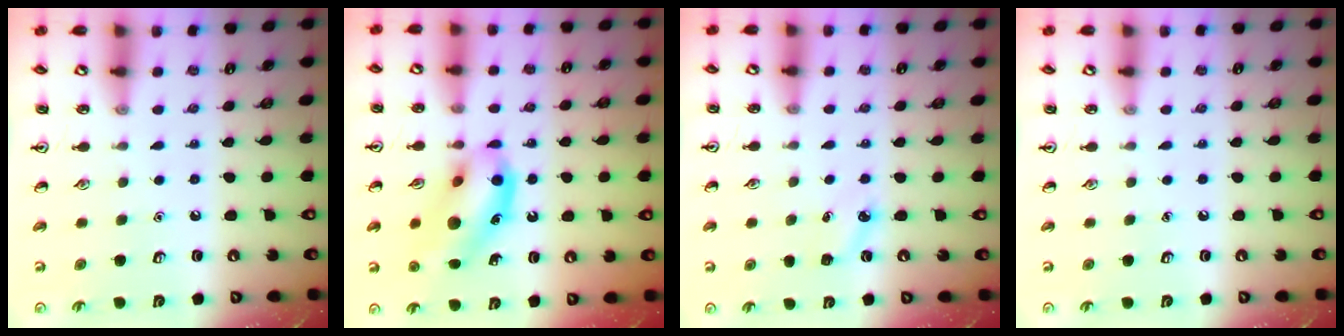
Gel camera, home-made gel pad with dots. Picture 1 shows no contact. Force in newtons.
{"total": 13.7, "press": 13.5, "slide": 1.9}
{"total": 3.7, "press": 3.5, "slide": 1.1}
{"total": 0.0}